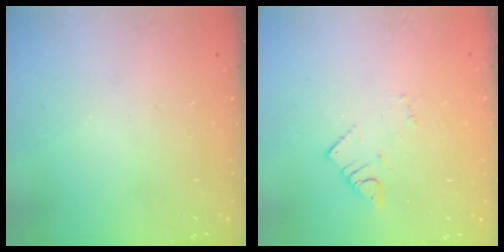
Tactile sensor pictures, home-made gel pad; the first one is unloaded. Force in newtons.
{"total": 3.2, "press": 3.2, "slide": 0.1}